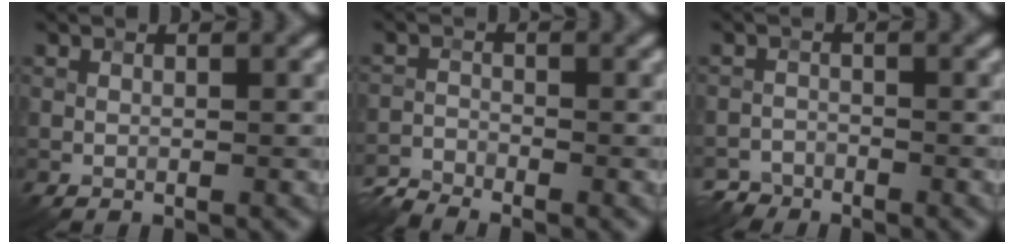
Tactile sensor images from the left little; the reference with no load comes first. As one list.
[{"total": 2.9, "force": [-2.7, 0.5, 0.6], "torque": [-0.018, -0.006, -0.066]}, {"total": 3.0, "force": [-2.7, 1.2, 0.1], "torque": [0.001, -0.002, -0.049]}]